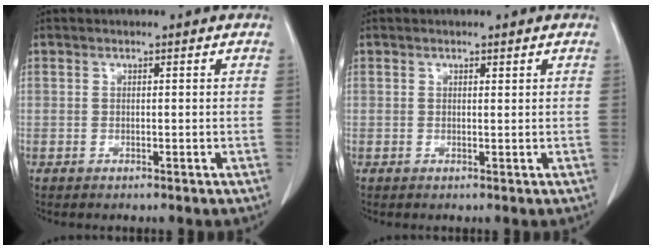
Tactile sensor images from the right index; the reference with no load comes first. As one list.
[{"total": 0.0}]